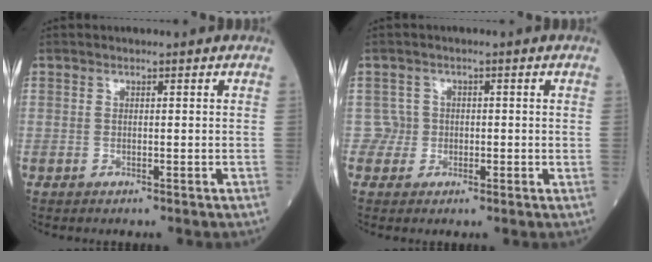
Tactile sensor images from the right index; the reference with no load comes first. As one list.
[{"total": 2.3, "force": [-0.3, 2.3, -0.3], "torque": [0.016, 0.009, -0.008]}]